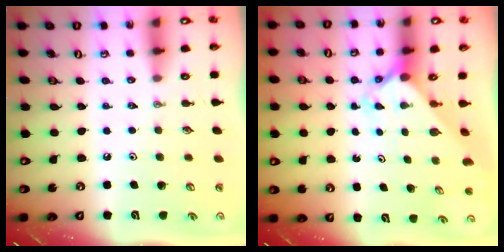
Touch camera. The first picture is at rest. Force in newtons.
{"total": 2.4, "press": 2.3, "slide": 0.2}